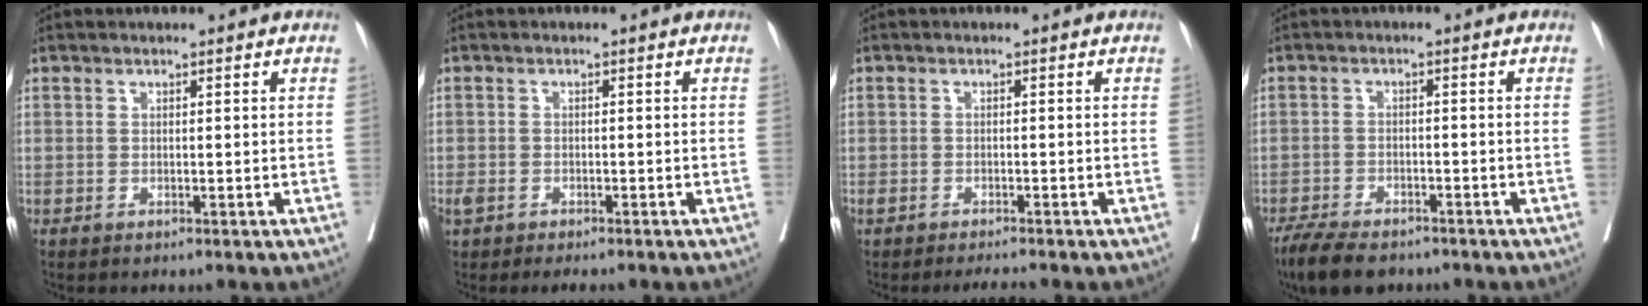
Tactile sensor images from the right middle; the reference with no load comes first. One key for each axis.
{"total": 3.4, "fx": -2.5, "fy": 1.6, "fz": 1.7, "tx": -0.033, "ty": -0.002, "tz": -0.037}
{"total": 2.3, "fx": -2.1, "fy": 0.3, "fz": 0.9, "tx": -0.017, "ty": -0.002, "tz": -0.034}
{"total": 8.1, "fx": -6.4, "fy": 2.9, "fz": 3.9, "tx": -0.062, "ty": -0.009, "tz": -0.103}